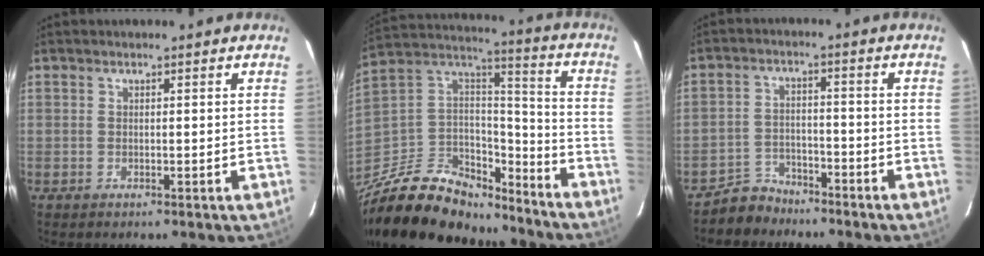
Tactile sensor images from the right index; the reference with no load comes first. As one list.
[{"total": 27.4, "force": [-20.2, 13.1, 13.0], "torque": [-0.284, 0.035, -0.320]}, {"total": 5.6, "force": [-4.9, 2.7, 0.1], "torque": [-0.014, 0.016, -0.085]}]